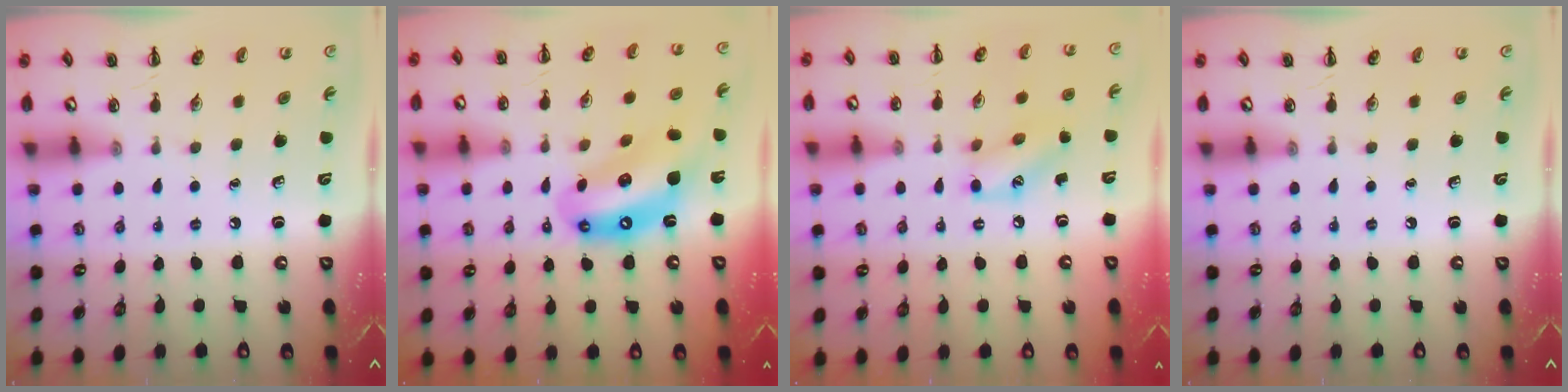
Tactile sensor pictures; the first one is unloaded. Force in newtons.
{"total": 14.1, "press": 13.6, "slide": 3.9}
{"total": 9.8, "press": 9.8, "slide": 0.3}
{"total": 0.0}